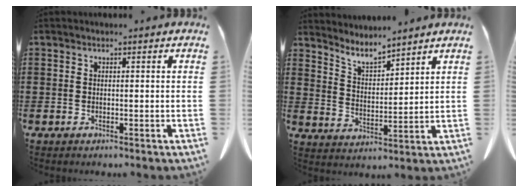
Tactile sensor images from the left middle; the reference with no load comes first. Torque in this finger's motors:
{"motor_torque": [0.19, 0.08, 0.00, 0.02]}